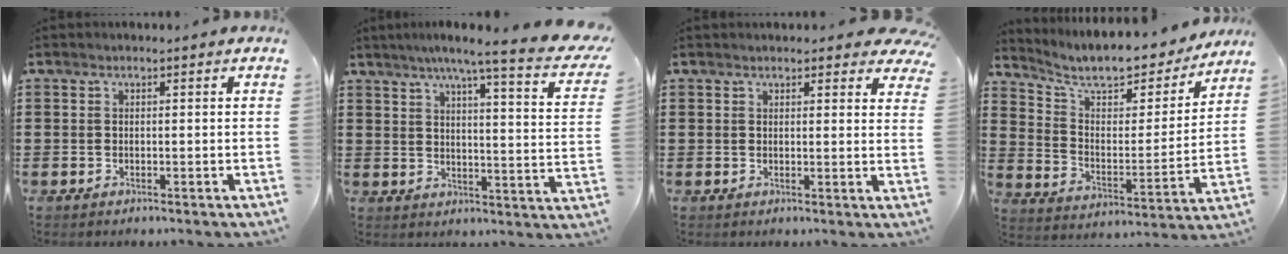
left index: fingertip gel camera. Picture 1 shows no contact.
{"total": 7.0, "force": [5.4, -0.6, 4.3], "torque": [-0.090, -0.042, 0.082]}
{"total": 2.9, "force": [2.7, 1.0, 0.6], "torque": [-0.003, -0.009, 0.048]}
{"total": 9.2, "force": [8.2, 1.8, 3.7], "torque": [-0.094, -0.060, 0.136]}